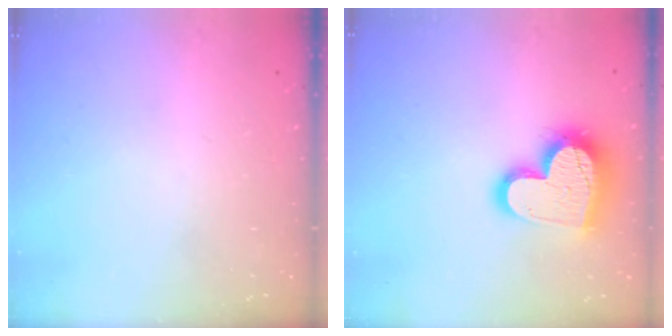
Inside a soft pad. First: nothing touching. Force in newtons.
{"total": 17.8, "press": 17.7, "slide": 1.7}